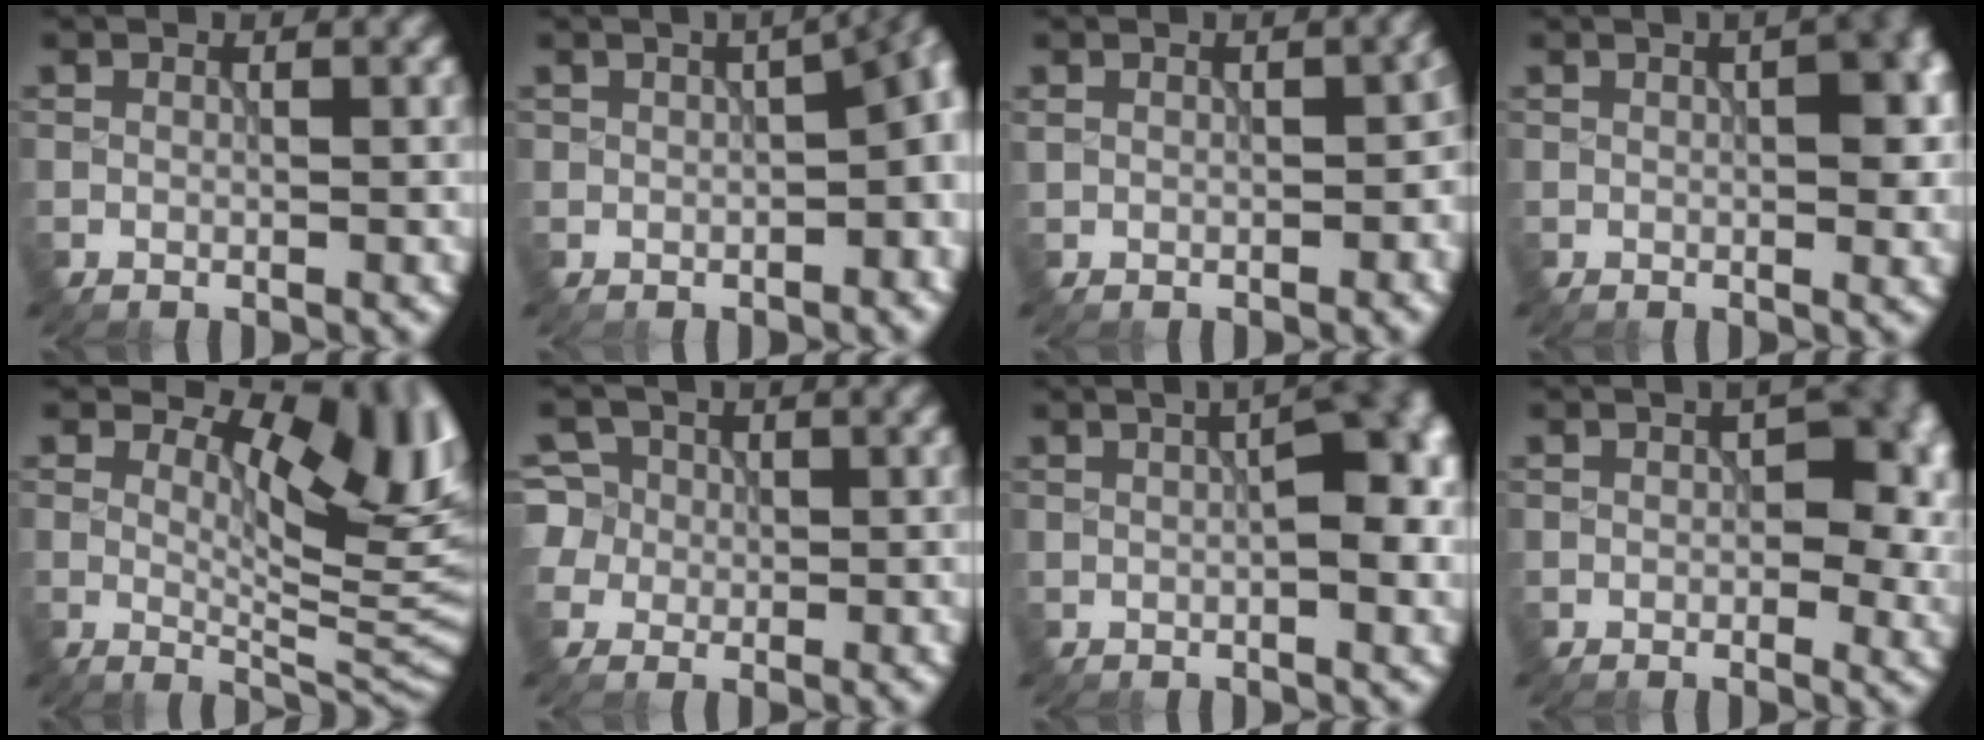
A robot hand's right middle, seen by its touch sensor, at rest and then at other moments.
{"total": 7.8, "force": [0.0, 4.1, 6.7], "torque": [-0.066, 0.000, -0.002]}
{"total": 4.3, "force": [0.0, 2.5, 3.5], "torque": [-0.048, -0.004, 0.007]}
{"total": 5.3, "force": [0.6, 2.3, 4.7], "torque": [-0.047, 0.005, 0.012]}
{"total": 10.6, "force": [3.7, 4.8, 8.7], "torque": [-0.113, -0.002, 0.055]}
{"total": 4.6, "force": [0.5, 4.4, 1.1], "torque": [-0.018, 0.031, -0.004]}
{"total": 8.4, "force": [0.8, 3.7, 7.6], "torque": [-0.057, 0.025, 0.005]}
{"total": 7.4, "force": [0.7, 4.3, 6.0], "torque": [-0.055, 0.002, 0.005]}